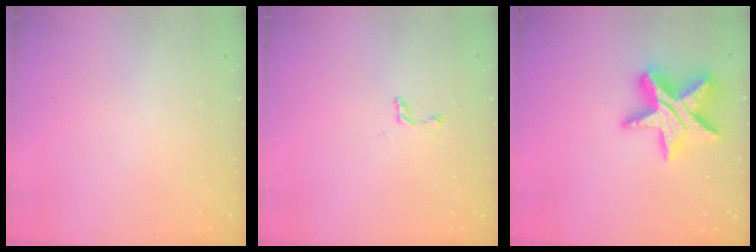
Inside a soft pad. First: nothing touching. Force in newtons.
{"total": 3.1, "press": 3.1, "slide": 0.3}
{"total": 18.0, "press": 17.9, "slide": 1.4}